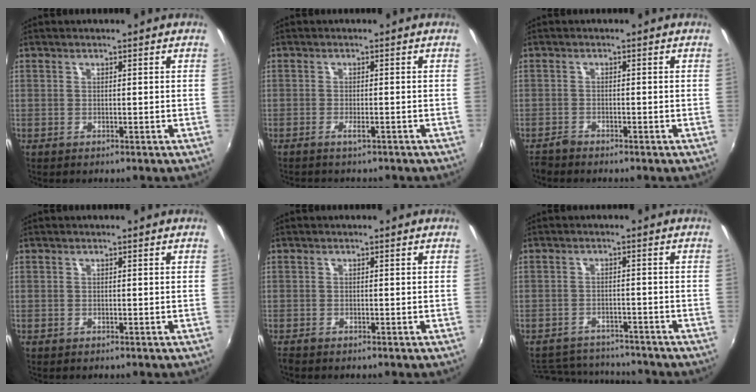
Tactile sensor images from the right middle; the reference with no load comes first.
{"total": 1.6, "force": [-1.3, 0.2, 0.8], "torque": [-0.019, 0.003, -0.023]}
{"total": 1.9, "force": [-1.8, 0.4, 0.1], "torque": [-0.008, -0.005, -0.039]}
{"total": 0.0}
{"total": 0.9, "force": [-0.8, 0.2, 0.3], "torque": [-0.009, -0.005, -0.017]}
{"total": 10.9, "force": [-10.1, 3.2, 2.7], "torque": [-0.072, 0.012, -0.145]}